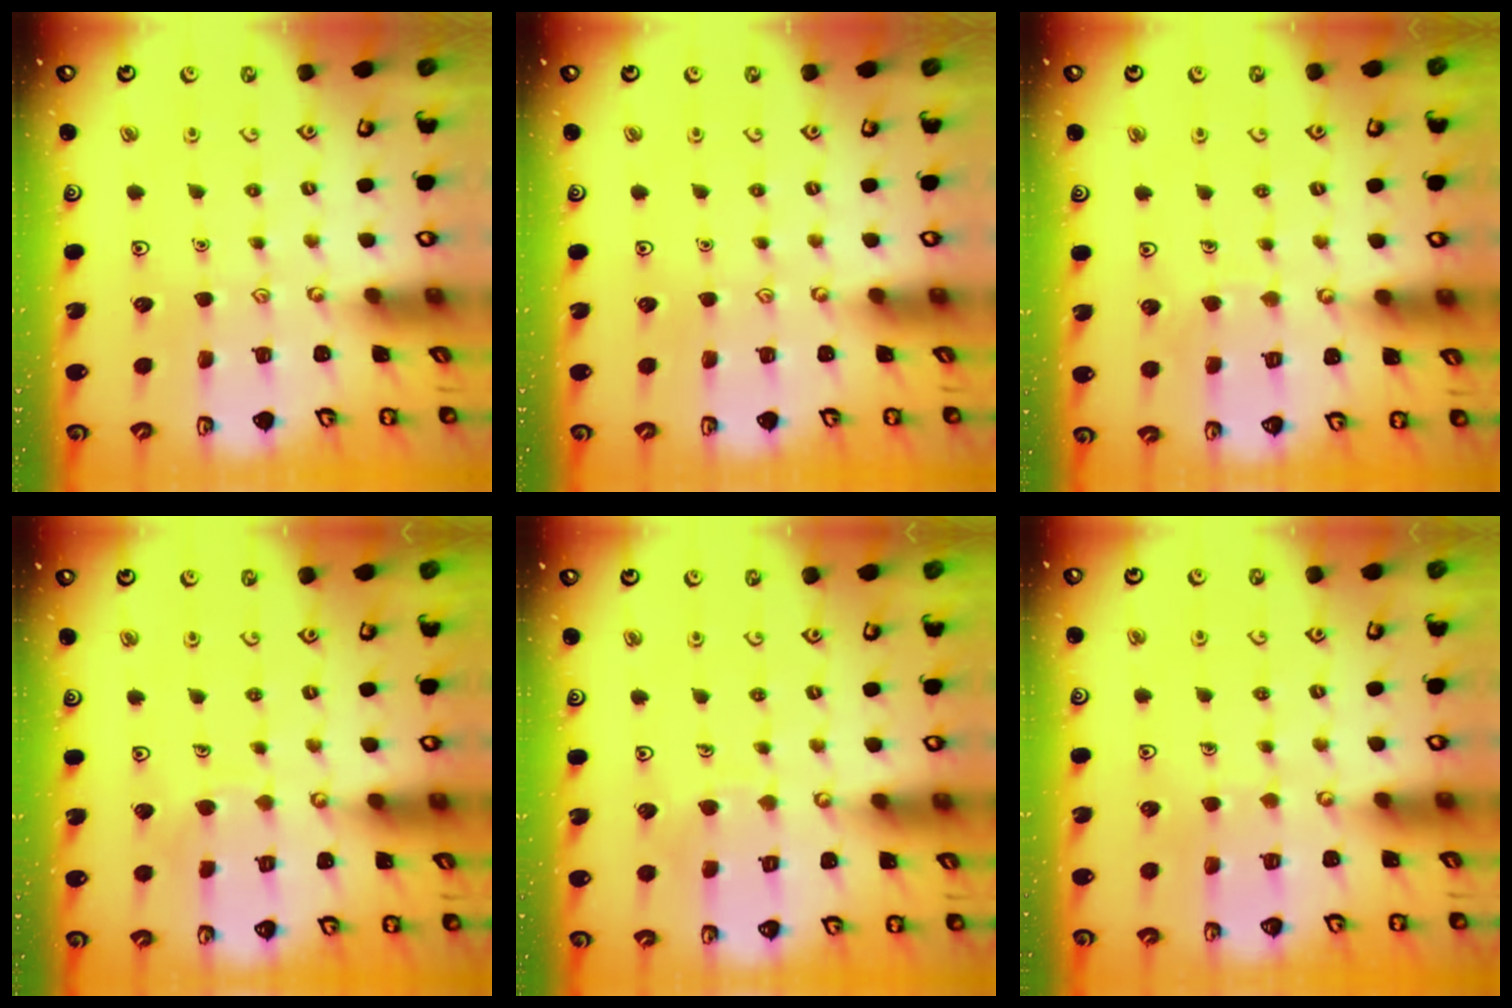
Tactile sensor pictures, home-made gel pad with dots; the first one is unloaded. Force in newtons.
{"total": 0.0}
{"total": 4.3, "press": 4.2, "slide": 0.4}
{"total": 5.0, "press": 4.9, "slide": 0.4}
{"total": 5.7, "press": 5.7, "slide": 0.2}
{"total": 3.4, "press": 3.4, "slide": 0.3}